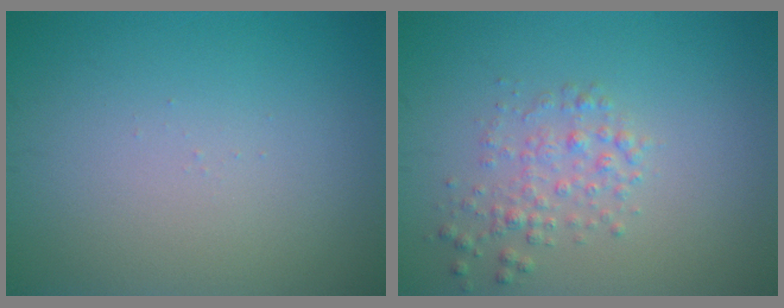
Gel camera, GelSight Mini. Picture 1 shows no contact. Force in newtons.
{"total": 2.1, "press": 2.1, "slide": 0.1}